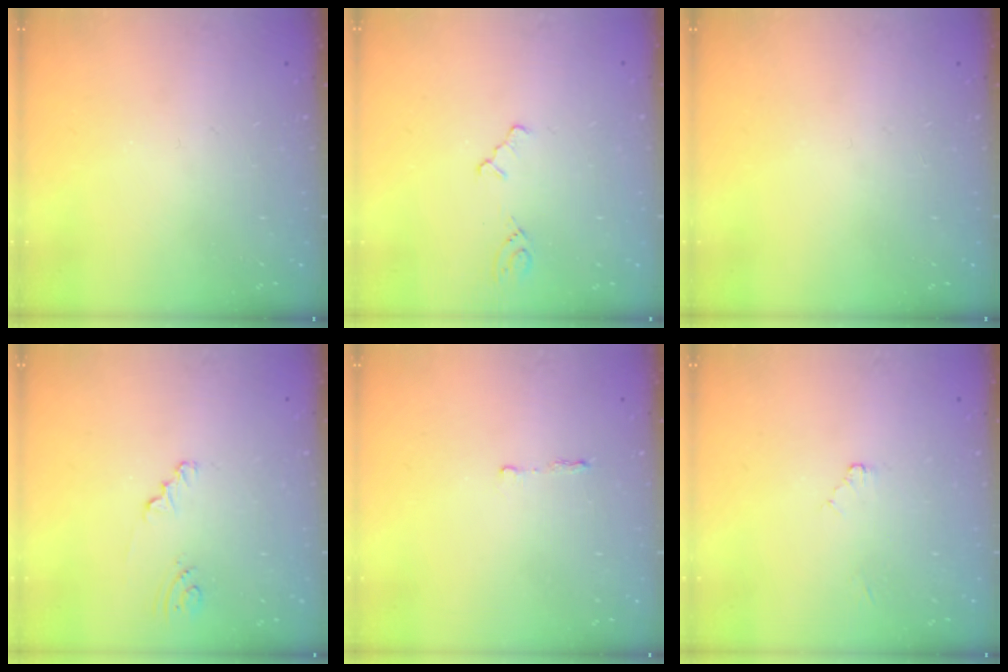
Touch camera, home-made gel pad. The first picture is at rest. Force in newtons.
{"total": 3.1, "press": 3.1, "slide": 0.4}
{"total": 0.0}
{"total": 1.2, "press": 1.1, "slide": 0.1}
{"total": 2.6, "press": 2.6, "slide": 0.4}
{"total": 2.4, "press": 2.4, "slide": 0.4}